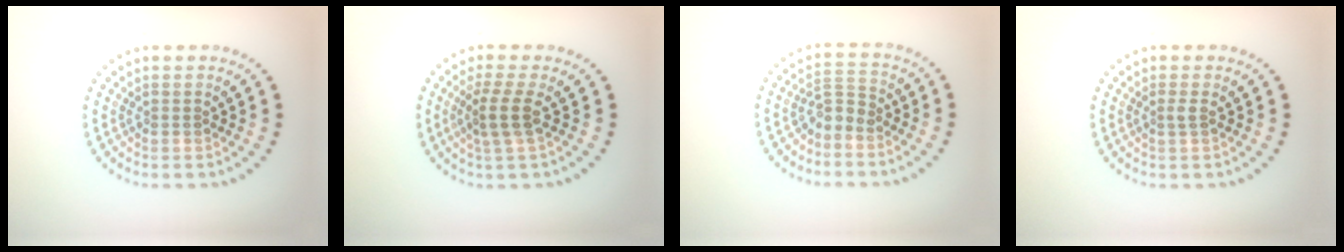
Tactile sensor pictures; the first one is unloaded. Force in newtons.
{"total": 2.5, "press": 2.0, "slide": 1.6}
{"total": 1.9, "press": 1.5, "slide": 1.2}
{"total": 0.8, "press": 0.5, "slide": 0.6}